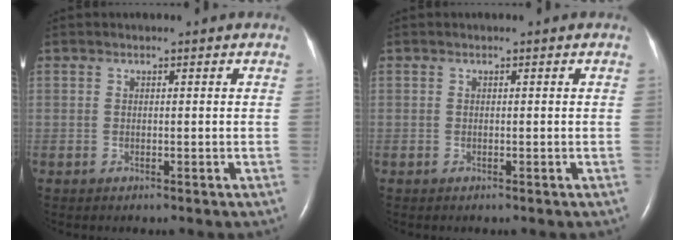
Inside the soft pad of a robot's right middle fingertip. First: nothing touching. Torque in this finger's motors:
{"motor_torque": [0.57, -1.57, -0.45, -0.21]}